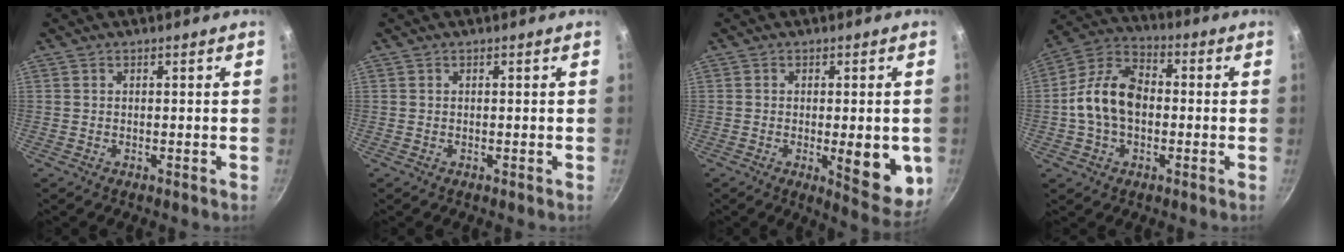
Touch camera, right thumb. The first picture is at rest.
{"total": 0.0}
{"total": 11.0, "force": [-1.9, 3.8, 10.2], "torque": [-0.106, -0.011, -0.017]}
{"total": 12.9, "force": [-0.8, 8.7, 9.5], "torque": [-0.149, 0.037, -0.032]}